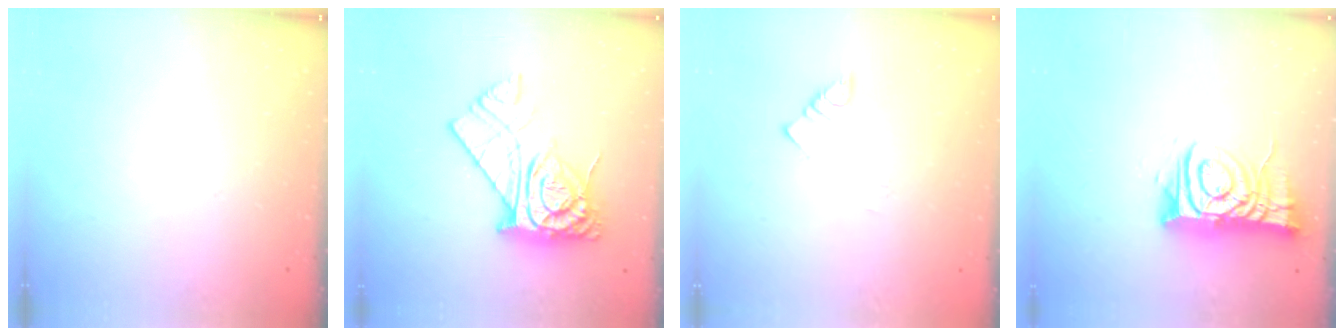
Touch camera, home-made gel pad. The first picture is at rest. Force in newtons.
{"total": 16.1, "press": 16.0, "slide": 2.0}
{"total": 1.5, "press": 1.5, "slide": 0.3}
{"total": 10.6, "press": 10.6, "slide": 1.0}